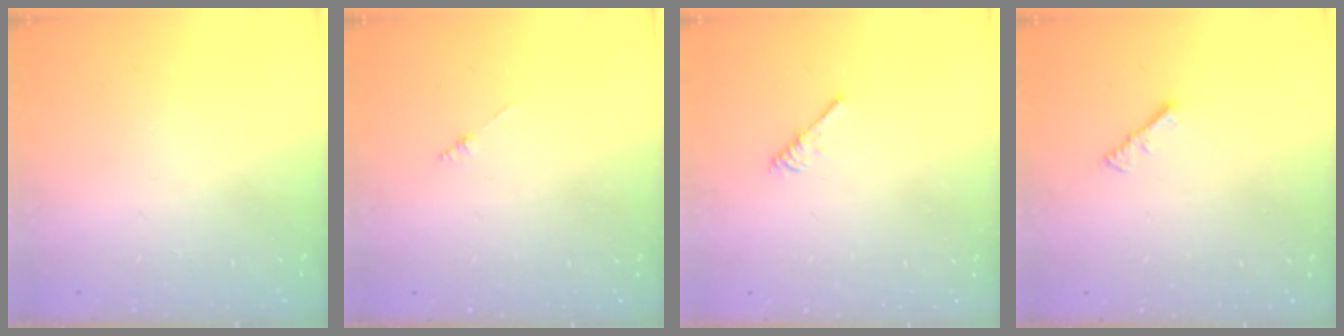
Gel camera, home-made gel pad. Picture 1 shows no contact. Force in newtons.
{"total": 1.3, "press": 1.3, "slide": 0.3}
{"total": 2.7, "press": 2.7, "slide": 0.5}
{"total": 1.1, "press": 1.1, "slide": 0.4}